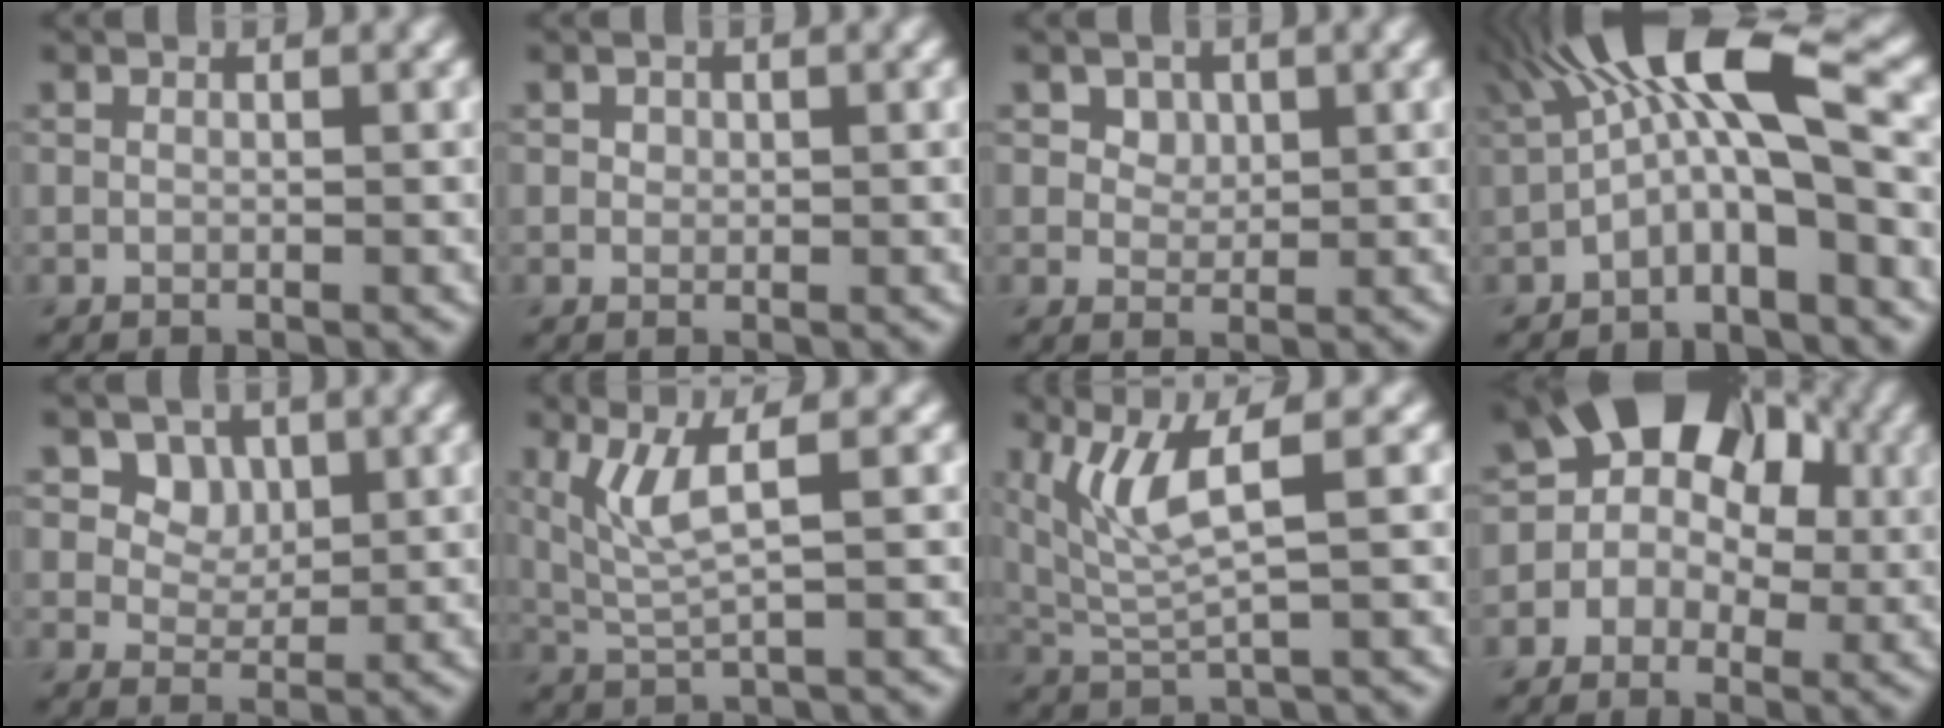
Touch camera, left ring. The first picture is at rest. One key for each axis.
{"total": 0.7, "fx": 0.2, "fy": 0.6, "fz": 0.2, "tx": 0.000, "ty": -0.003, "tz": 0.004}
{"total": 2.5, "fx": 1.4, "fy": 1.8, "fz": 1.0, "tx": -0.026, "ty": -0.013, "tz": 0.038}
{"total": 9.6, "fx": 0.0, "fy": 3.5, "fz": 9.0, "tx": -0.151, "ty": 0.032, "tz": -0.015}
{"total": 4.8, "fx": 2.5, "fy": 3.6, "fz": 2.0, "tx": -0.045, "ty": -0.019, "tz": 0.055}
{"total": 3.7, "fx": 1.3, "fy": 0.7, "fz": 3.4, "tx": -0.075, "ty": -0.003, "tz": 0.033}
{"total": 4.8, "fx": 1.9, "fy": 1.0, "fz": 4.3, "tx": -0.094, "ty": -0.001, "tz": 0.046}
{"total": 10.4, "fx": 2.5, "fy": 8.2, "fz": 5.8, "tx": -0.054, "ty": 0.053, "tz": -0.011}